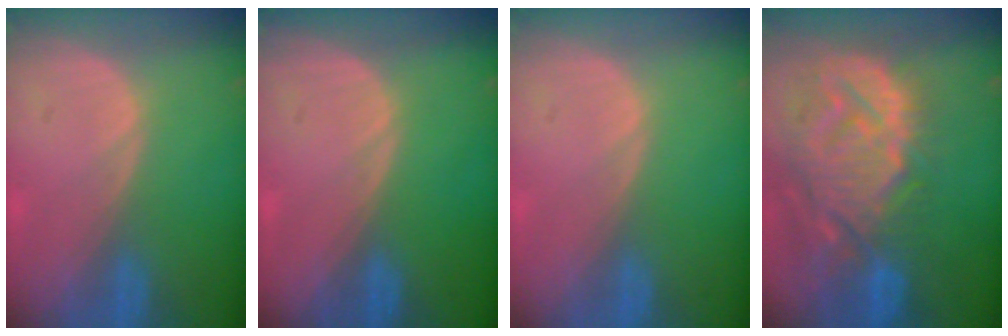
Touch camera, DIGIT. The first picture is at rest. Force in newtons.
{"total": 0.0}
{"total": 0.0}
{"total": 14.3, "press": 12.2, "slide": 7.5}